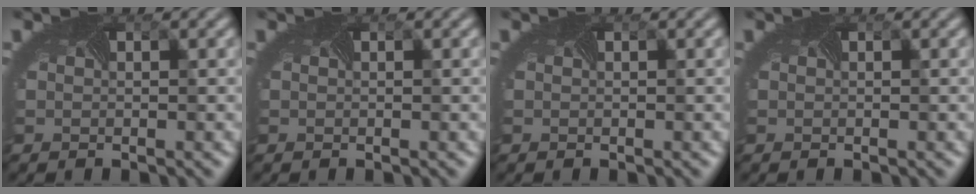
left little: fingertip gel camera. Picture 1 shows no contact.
{"total": 0.0}
{"total": 0.0}
{"total": 0.0}